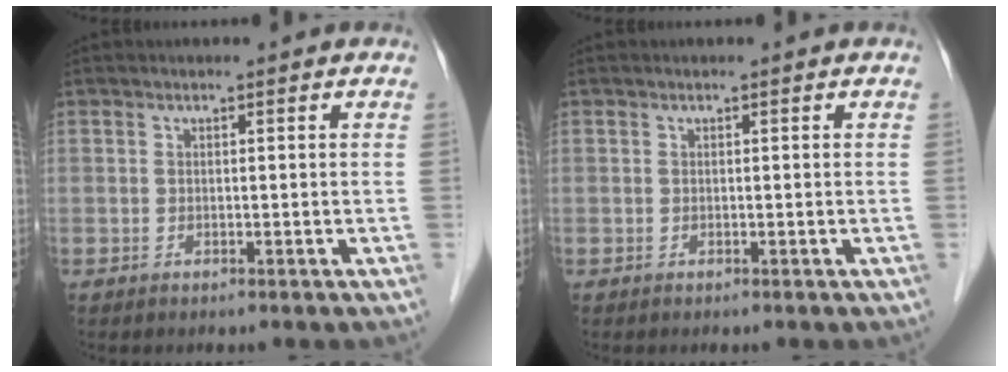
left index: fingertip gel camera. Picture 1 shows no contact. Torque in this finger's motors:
{"motor_torque": [-0.10, -0.02, 0.05, 0.02]}